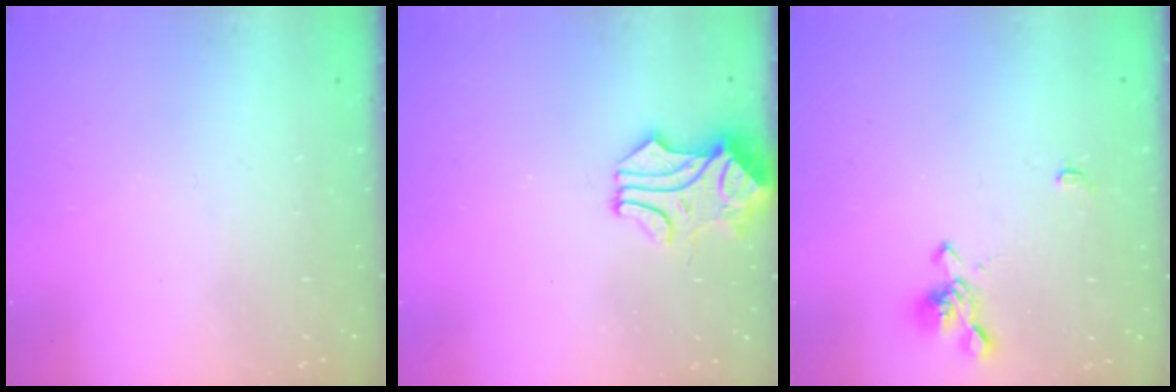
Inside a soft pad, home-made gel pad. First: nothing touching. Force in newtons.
{"total": 0.5, "press": 0.5, "slide": 0.1}
{"total": 1.5, "press": 1.2, "slide": 0.9}